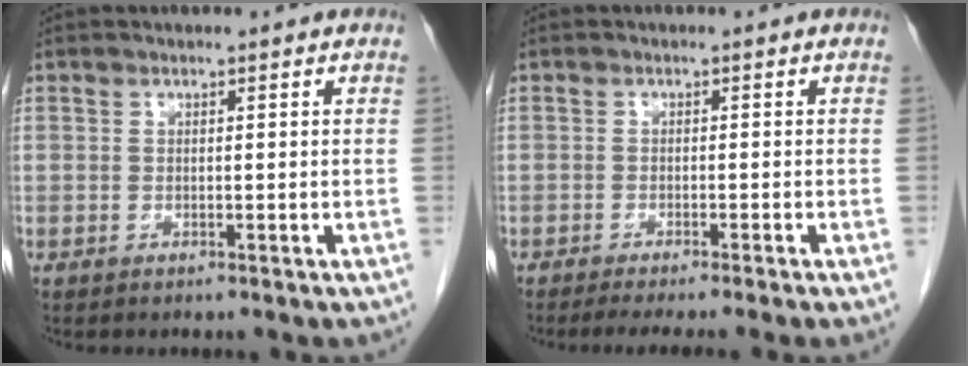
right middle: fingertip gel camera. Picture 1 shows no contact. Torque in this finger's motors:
{"motor_torque": [1.11, -1.00, 0.06, 0.05]}